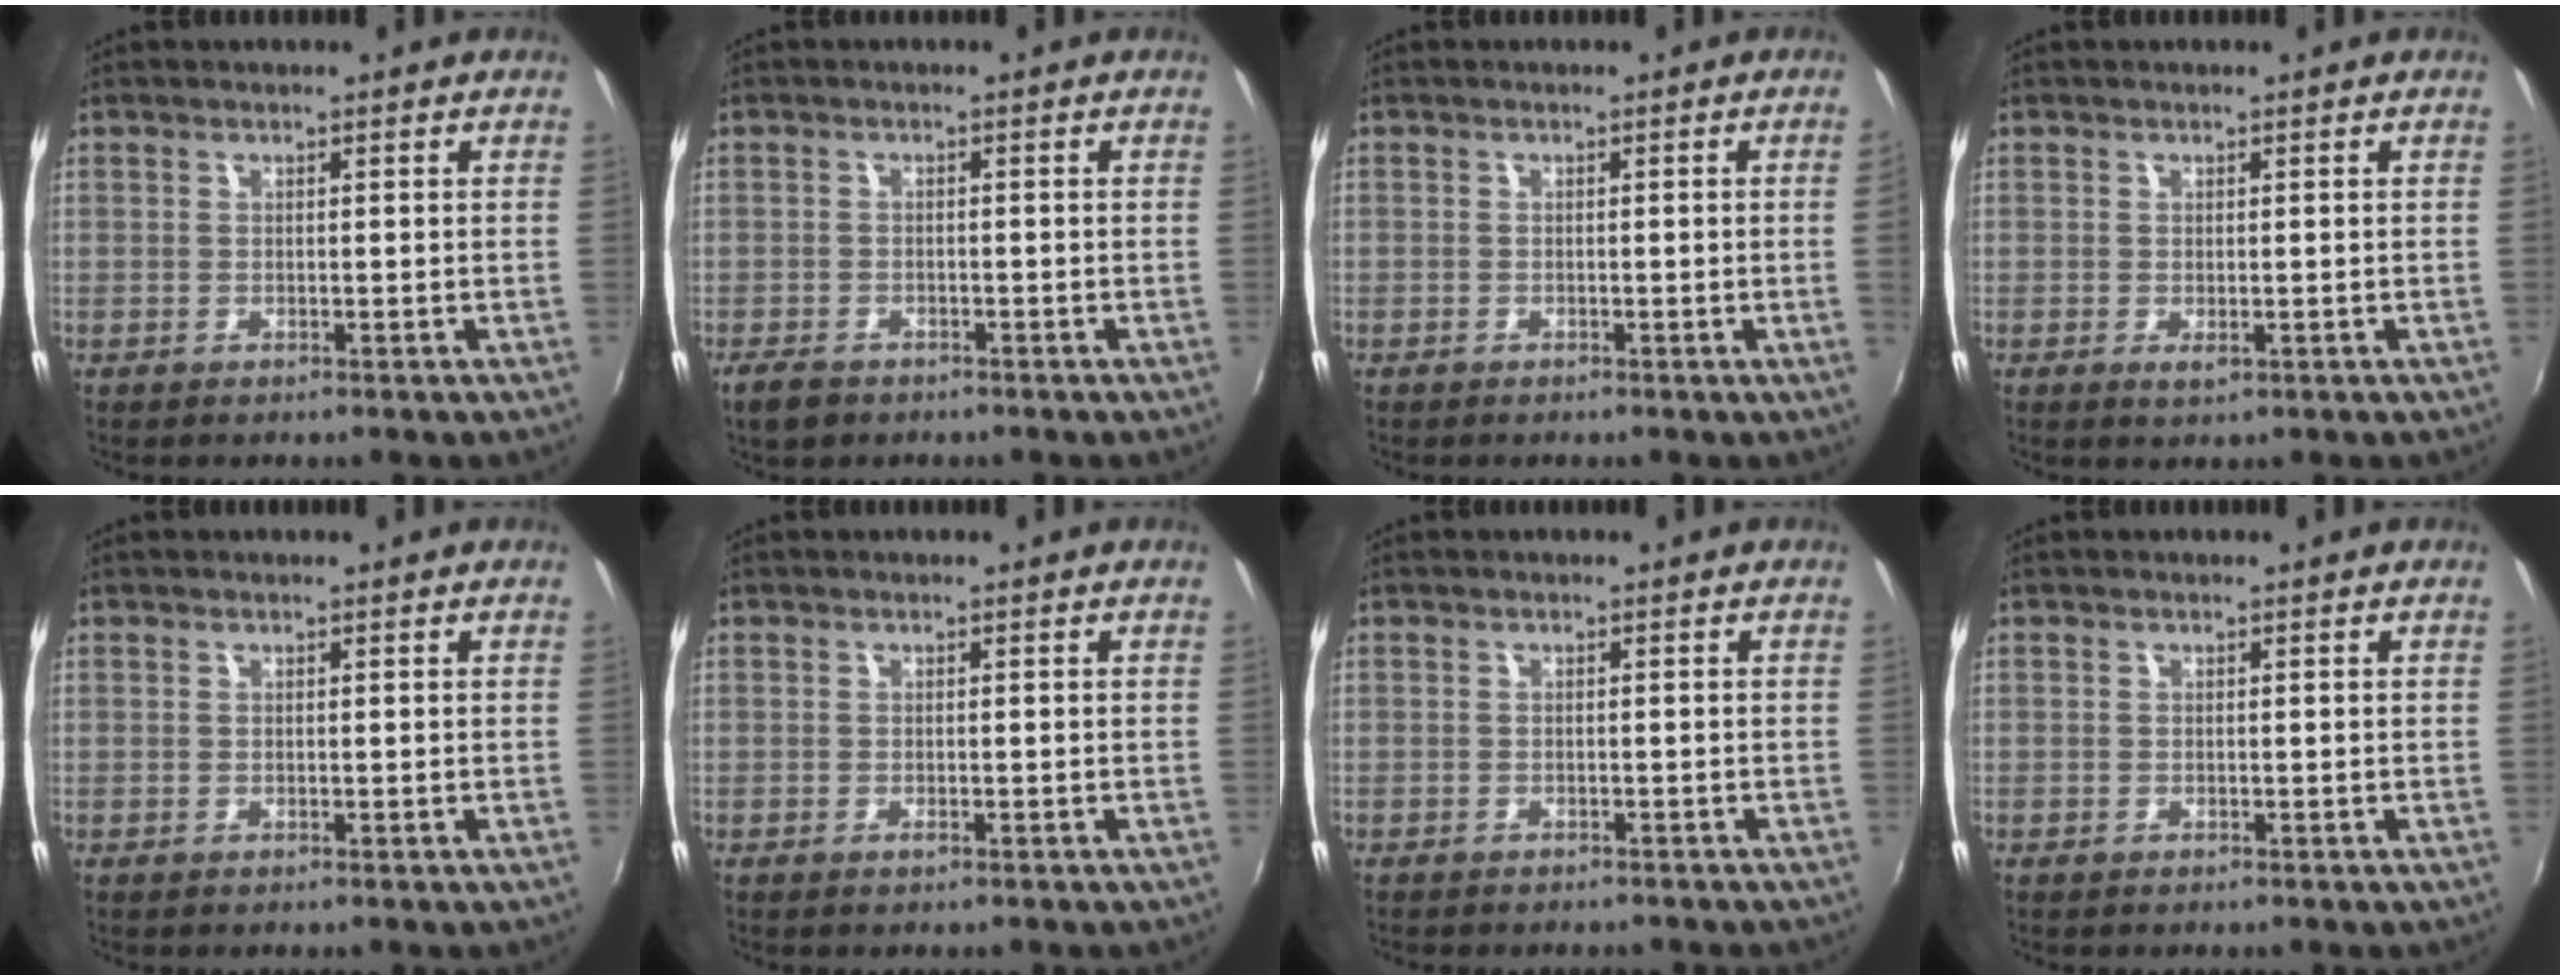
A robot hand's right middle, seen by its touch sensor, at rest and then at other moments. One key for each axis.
{"total": 3.8, "fx": -2.8, "fy": 2.0, "fz": 1.7, "tx": -0.047, "ty": -0.006, "tz": -0.049}
{"total": 1.0, "fx": -0.3, "fy": -0.6, "fz": 0.8, "tx": -0.011, "ty": -0.006, "tz": -0.005}
{"total": 1.3, "fx": -0.3, "fy": 0.7, "fz": 1.1, "tx": -0.019, "ty": -0.003, "tz": -0.002}
{"total": 0.0}
{"total": 0.6, "fx": -0.4, "fy": 0.2, "fz": 0.4, "tx": -0.006, "ty": 0.001, "tz": -0.007}
{"total": 3.1, "fx": -2.8, "fy": 0.8, "fz": 1.0, "tx": -0.025, "ty": -0.010, "tz": -0.039}
{"total": 0.5, "fx": -0.4, "fy": 0.4, "fz": -0.1, "tx": 0.001, "ty": 0.000, "tz": -0.008}